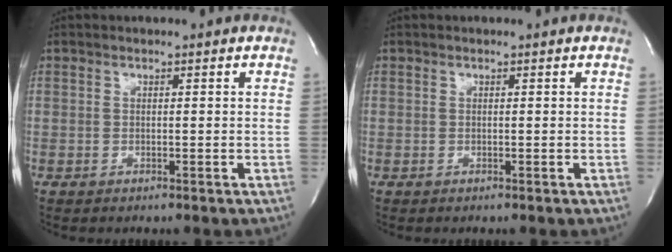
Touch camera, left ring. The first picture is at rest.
{"total": 0.0}